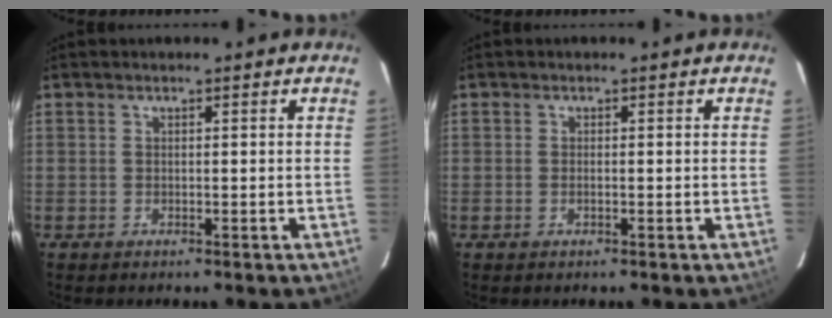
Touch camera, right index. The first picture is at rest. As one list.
[{"total": 0.7, "force": [-0.2, 0.0, 0.6], "torque": [-0.013, 0.001, -0.005]}]